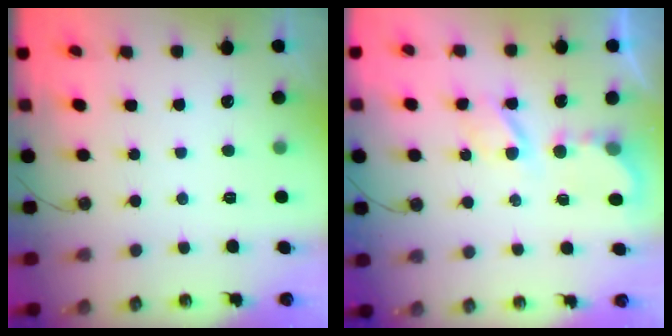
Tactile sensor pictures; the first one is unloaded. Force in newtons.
{"total": 5.7, "press": 5.7, "slide": 0.2}